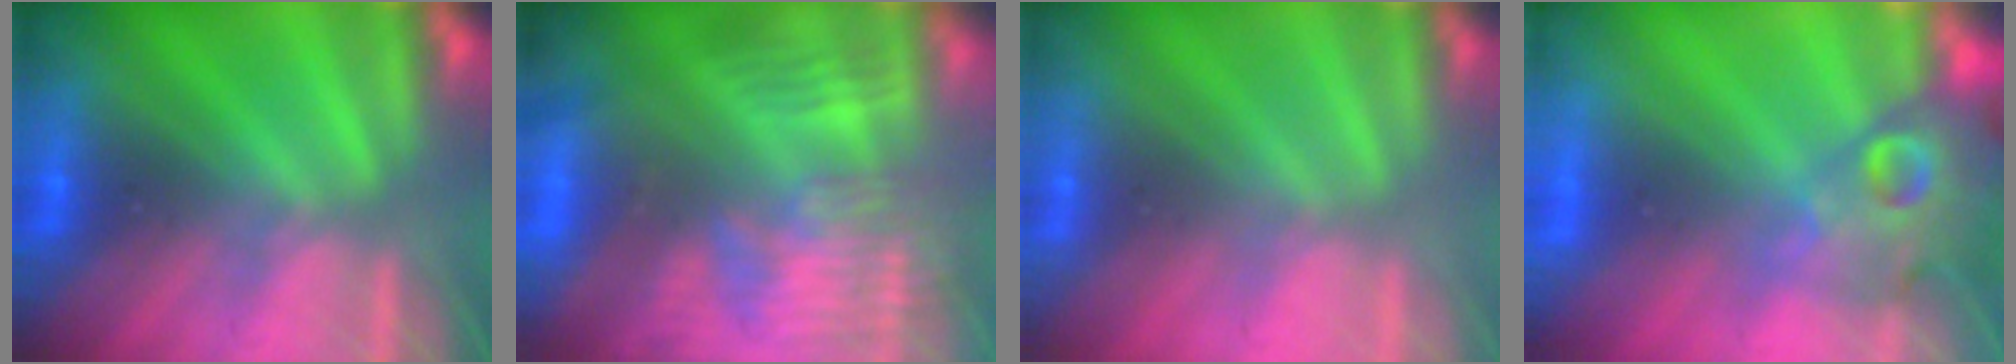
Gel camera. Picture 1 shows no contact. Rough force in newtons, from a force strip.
{"total": 7.3}
{"total": 2.9}
{"total": 11.2}